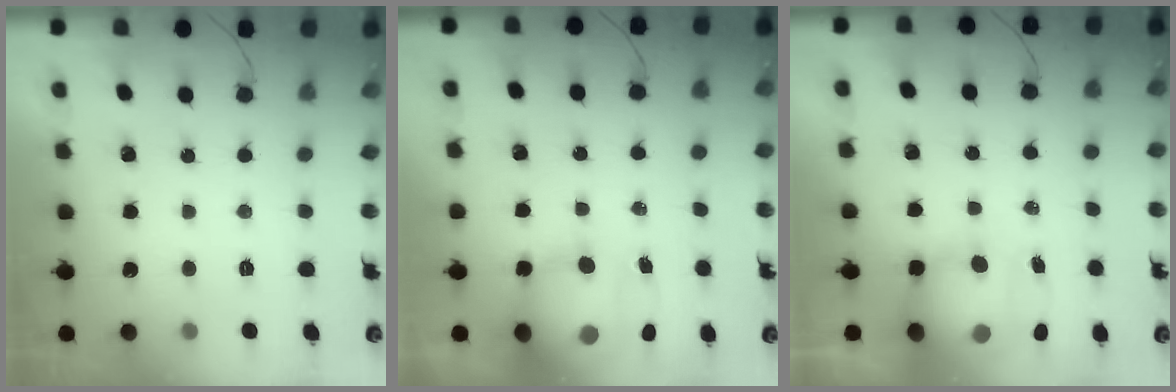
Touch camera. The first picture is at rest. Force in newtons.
{"total": 12.3, "press": 11.9, "slide": 3.1}
{"total": 11.6, "press": 11.2, "slide": 3.0}